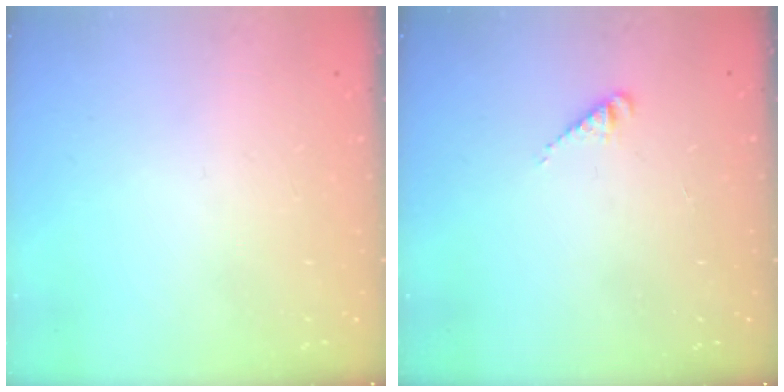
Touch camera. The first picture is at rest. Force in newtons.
{"total": 2.3, "press": 2.3, "slide": 0.2}